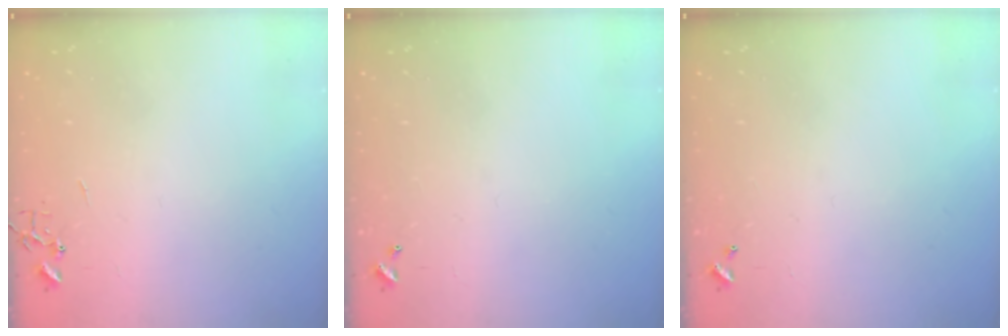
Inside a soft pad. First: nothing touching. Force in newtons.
{"total": 0.0}
{"total": 0.0}